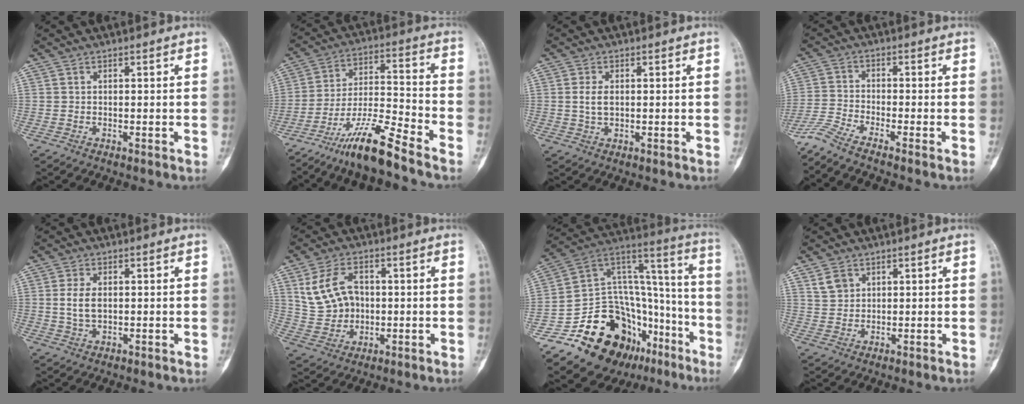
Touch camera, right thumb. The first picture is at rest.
{"total": 13.4, "force": [-10.2, 0.9, 8.6], "torque": [-0.169, 0.062, -0.188]}
{"total": 3.2, "force": [0.3, 2.0, 2.5], "torque": [-0.051, 0.002, 0.006]}
{"total": 5.8, "force": [-4.9, -1.2, 2.8], "torque": [-0.084, -0.001, -0.112]}
{"total": 4.6, "force": [0.4, 2.9, 3.6], "torque": [-0.074, 0.000, 0.010]}
{"total": 10.1, "force": [2.0, 7.7, 6.2], "torque": [-0.099, 0.005, 0.045]}
{"total": 26.8, "force": [-15.1, 16.6, 14.7], "torque": [-0.186, 0.130, -0.239]}
{"total": 3.5, "force": [1.9, 2.6, 1.2], "torque": [-0.011, -0.009, 0.043]}